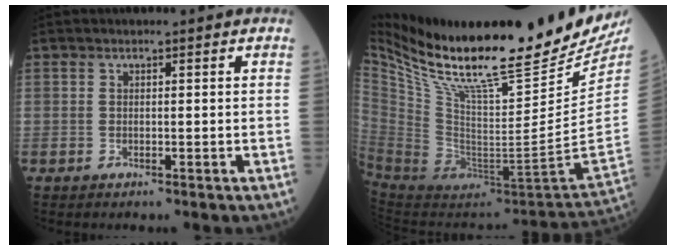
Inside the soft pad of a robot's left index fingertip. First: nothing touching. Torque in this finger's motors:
{"motor_torque": [0.04, -0.85, 0.25, 0.10]}